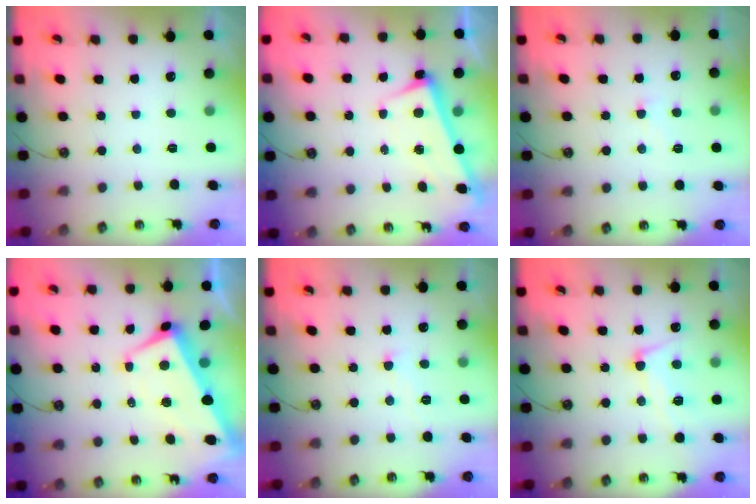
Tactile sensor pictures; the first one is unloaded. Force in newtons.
{"total": 2.7, "press": 2.6, "slide": 0.7}
{"total": 1.1, "press": 0.7, "slide": 0.8}
{"total": 1.4, "press": 1.0, "slide": 0.9}
{"total": 1.3, "press": 1.1, "slide": 0.6}
{"total": 8.1, "press": 8.0, "slide": 1.2}